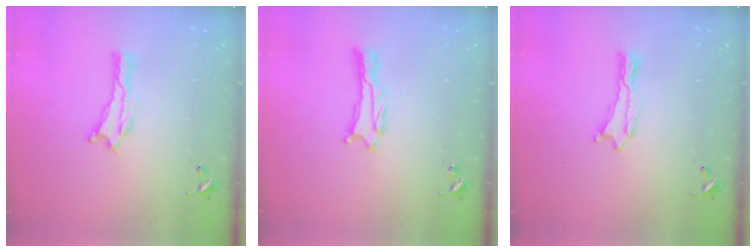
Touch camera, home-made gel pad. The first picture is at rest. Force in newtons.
{"total": 1.3, "press": 1.3, "slide": 0.0}
{"total": 0.0}